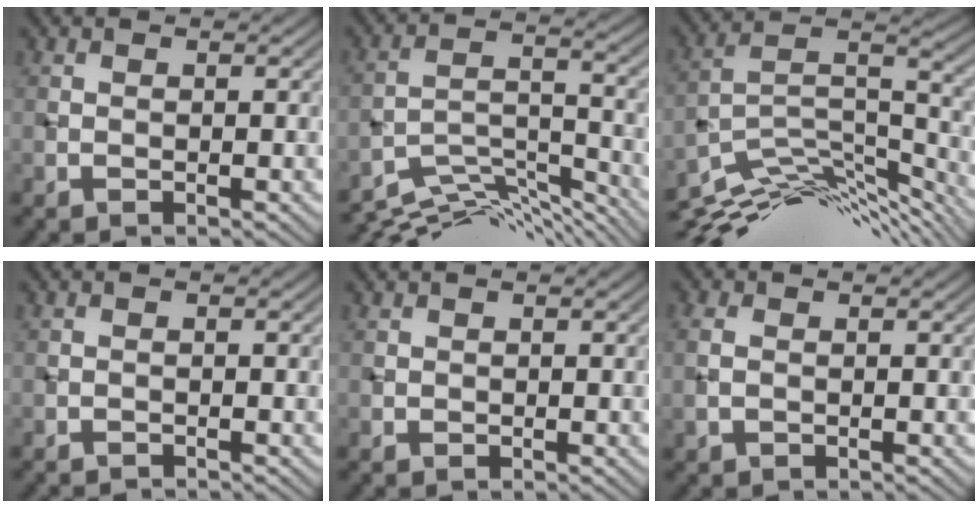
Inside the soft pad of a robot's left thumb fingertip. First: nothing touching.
{"total": 9.9, "force": [-8.2, 2.7, 4.8], "torque": [-0.093, -0.008, -0.140]}
{"total": 13.2, "force": [-9.0, 4.3, 8.7], "torque": [-0.173, -0.003, -0.146]}
{"total": 0.6, "force": [-0.6, 0.0, 0.0], "torque": [0.002, 0.000, -0.014]}
{"total": 0.6, "force": [0.2, 0.6, 0.1], "torque": [0.000, -0.002, 0.005]}
{"total": 2.0, "force": [-0.1, 1.4, 1.5], "torque": [-0.048, 0.001, -0.004]}